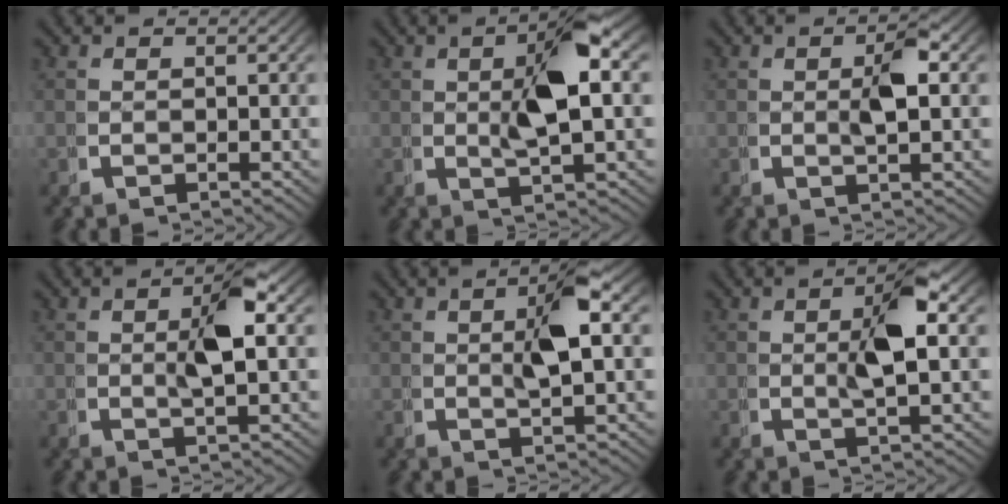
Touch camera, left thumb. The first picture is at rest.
{"total": 6.5, "force": [1.2, 1.8, 6.2], "torque": [-0.101, 0.011, 0.019]}
{"total": 3.0, "force": [0.6, 1.0, 2.7], "torque": [-0.048, 0.005, 0.006]}
{"total": 4.3, "force": [0.8, 1.2, 4.0], "torque": [-0.069, 0.008, 0.010]}
{"total": 4.7, "force": [1.1, 1.2, 4.4], "torque": [-0.072, 0.011, 0.017]}
{"total": 4.8, "force": [0.9, 1.4, 4.6], "torque": [-0.080, 0.007, 0.013]}